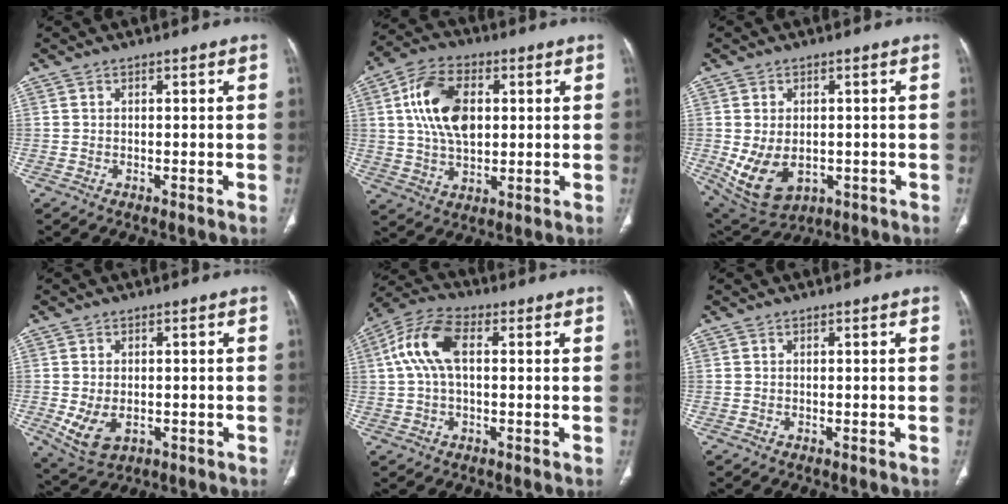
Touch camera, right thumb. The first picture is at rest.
{"total": 13.8, "force": [2.7, 8.3, 10.6], "torque": [-0.186, 0.004, 0.047]}
{"total": 10.5, "force": [-1.8, 7.0, 7.6], "torque": [-0.128, -0.001, -0.005]}
{"total": 6.9, "force": [-1.4, 4.5, 5.0], "torque": [-0.093, -0.002, -0.009]}
{"total": 10.2, "force": [1.6, 5.3, 8.5], "torque": [-0.185, 0.032, 0.025]}
{"total": 0.0}